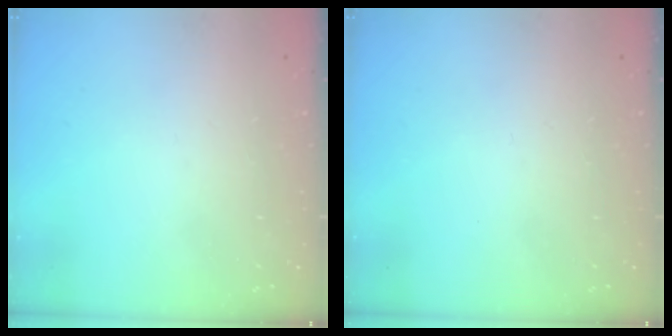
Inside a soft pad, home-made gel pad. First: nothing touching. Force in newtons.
{"total": 0.0}